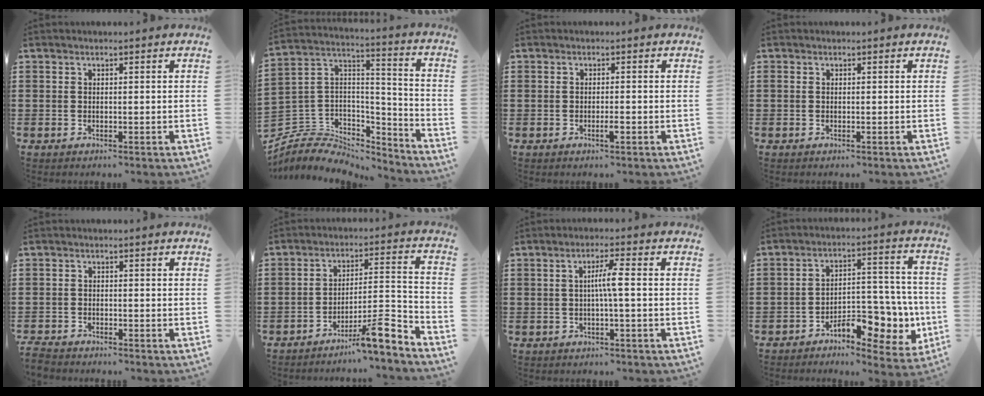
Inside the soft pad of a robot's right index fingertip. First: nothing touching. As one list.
[{"total": 6.6, "force": [-5.6, 3.3, 0.9], "torque": [-0.045, -0.002, -0.117]}, {"total": 1.6, "force": [-0.7, 0.2, 1.4], "torque": [-0.025, -0.002, -0.013]}, {"total": 0.0}, {"total": 1.9, "force": [-1.9, 0.2, -0.1], "torque": [-0.003, 0.001, -0.041]}, {"total": 8.5, "force": [-6.1, 1.0, 5.7], "torque": [-0.080, -0.003, -0.114]}, {"total": 3.8, "force": [-0.2, 0.0, 3.8], "torque": [-0.072, -0.001, -0.008]}, {"total": 8.8, "force": [-4.9, 4.4, 5.8], "torque": [-0.074, 0.011, -0.086]}]